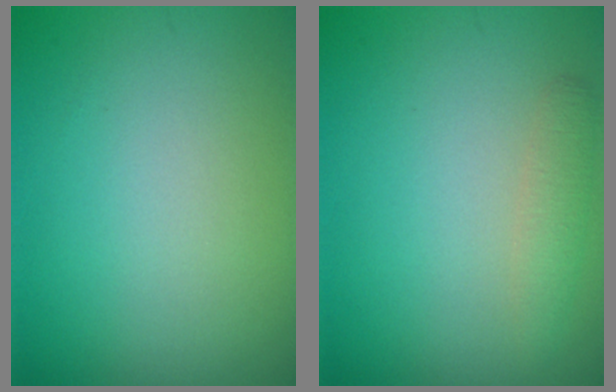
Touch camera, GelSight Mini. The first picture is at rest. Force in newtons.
{"total": 1.5, "press": 1.5, "slide": 0.0}